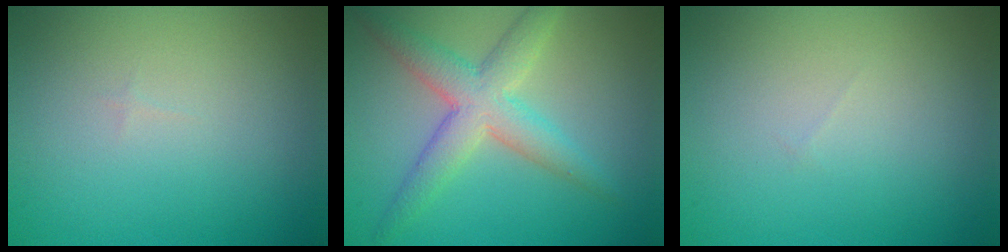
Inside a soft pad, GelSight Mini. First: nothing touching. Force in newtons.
{"total": 5.0, "press": 5.0, "slide": 0.1}
{"total": 0.0}